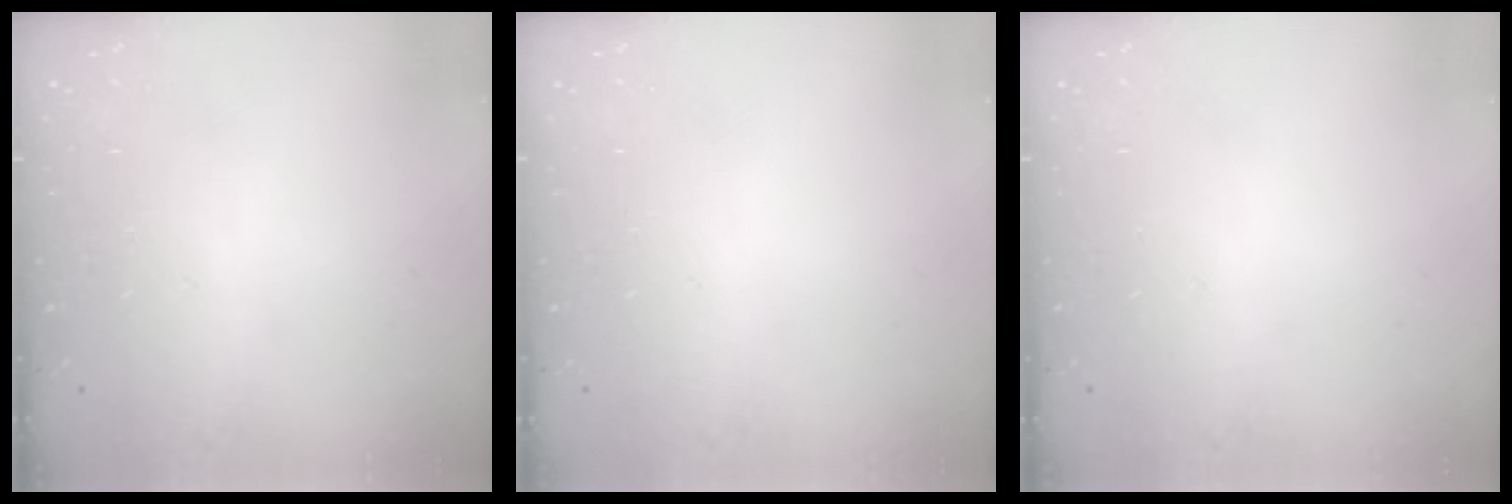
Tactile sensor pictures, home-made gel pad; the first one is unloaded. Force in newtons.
{"total": 0.0}
{"total": 0.0}